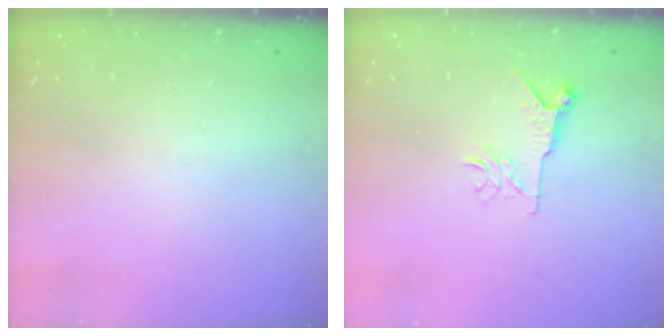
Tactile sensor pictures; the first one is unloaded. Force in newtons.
{"total": 6.3, "press": 6.2, "slide": 0.9}